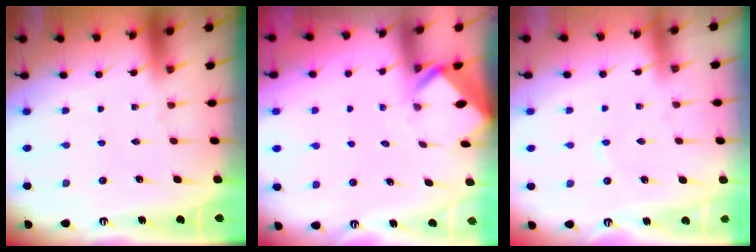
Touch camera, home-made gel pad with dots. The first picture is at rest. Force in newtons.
{"total": 2.5, "press": 2.5, "slide": 0.1}
{"total": 1.5, "press": 1.4, "slide": 0.4}